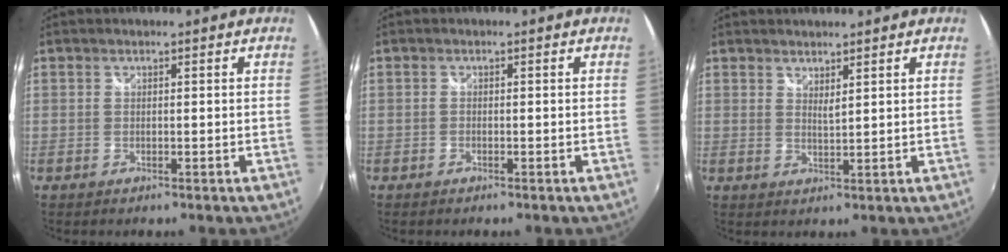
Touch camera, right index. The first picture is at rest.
{"total": 0.6, "force": [-0.5, 0.3, 0.1], "torque": [-0.003, -0.003, -0.011]}
{"total": 2.1, "force": [1.9, 0.3, 1.0], "torque": [-0.018, -0.001, 0.031]}